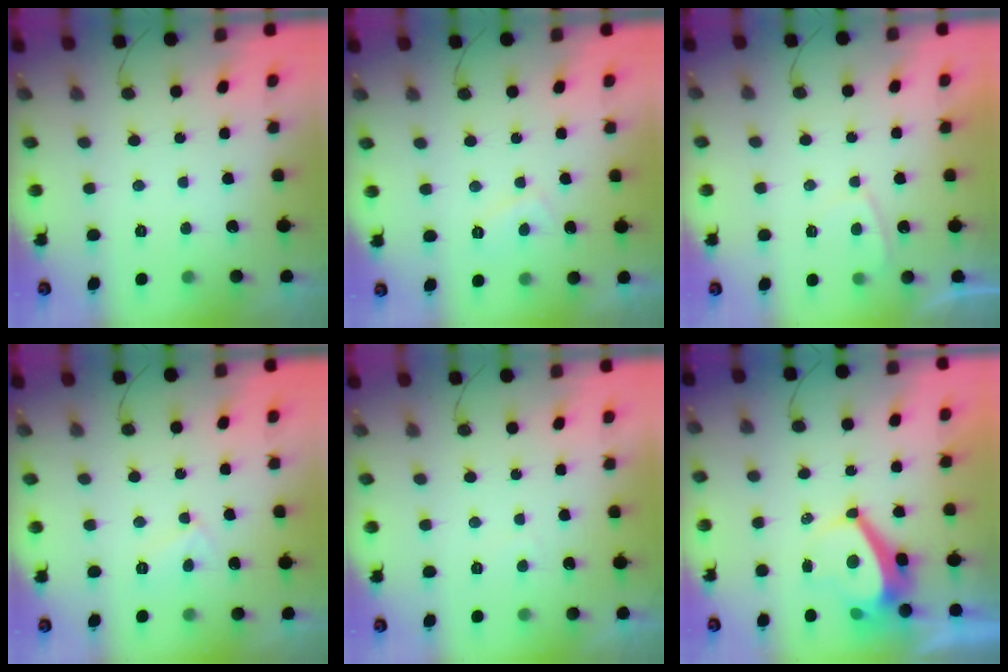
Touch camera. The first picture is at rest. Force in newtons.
{"total": 2.9, "press": 2.8, "slide": 0.9}
{"total": 2.4, "press": 2.3, "slide": 0.7}
{"total": 5.2, "press": 5.2, "slide": 0.4}
{"total": 0.6, "press": 0.3, "slide": 0.5}
{"total": 6.3, "press": 6.3, "slide": 0.7}